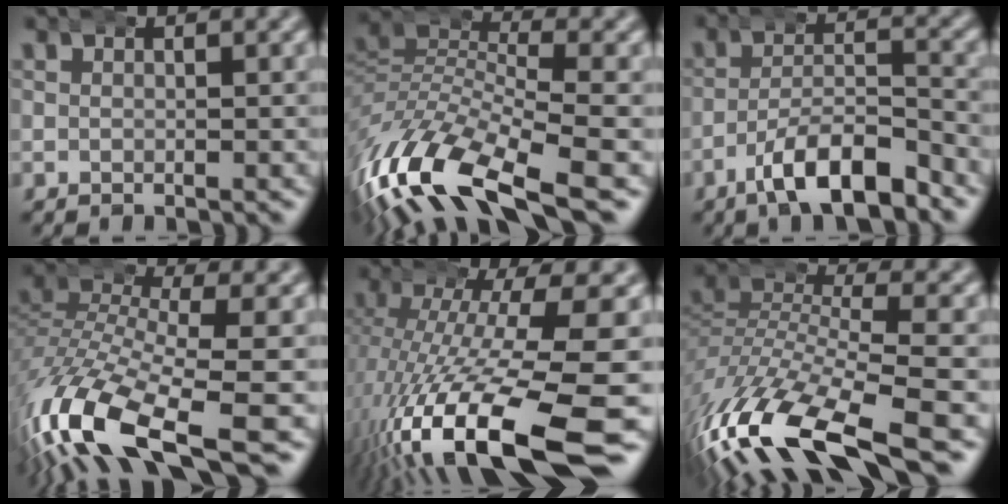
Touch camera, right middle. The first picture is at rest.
{"total": 11.2, "force": [-4.4, 5.9, 8.4], "torque": [-0.197, -0.047, -0.049]}
{"total": 5.9, "force": [-4.3, 1.9, 3.6], "torque": [-0.046, 0.004, -0.079]}
{"total": 10.2, "force": [-4.6, 4.9, 7.7], "torque": [-0.185, -0.042, -0.057]}
{"total": 14.2, "force": [-5.3, 5.0, 12.2], "torque": [-0.232, -0.041, -0.058]}
{"total": 10.5, "force": [-4.4, 4.7, 8.3], "torque": [-0.192, -0.037, -0.054]}